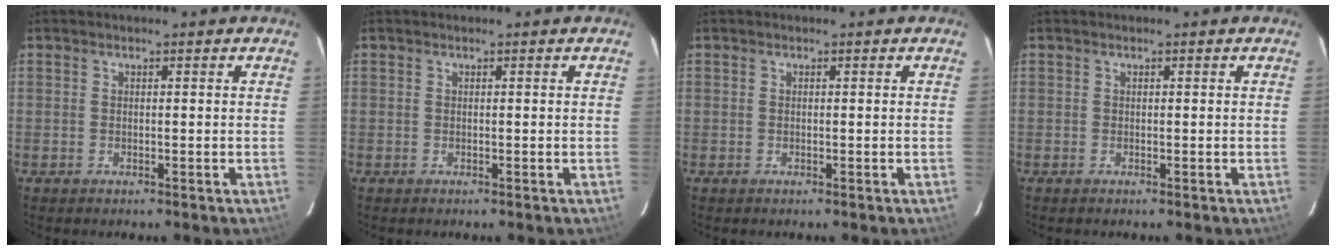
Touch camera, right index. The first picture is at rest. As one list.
[{"total": 0.0}, {"total": 0.0}, {"total": 0.0}]